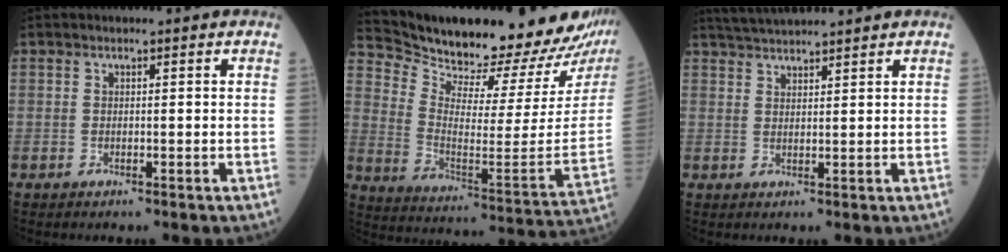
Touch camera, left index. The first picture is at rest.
{"total": 23.8, "force": [22.3, 2.2, 8.0], "torque": [-0.147, -0.102, 0.314]}
{"total": 5.8, "force": [5.5, -0.1, 1.9], "torque": [-0.038, 0.032, 0.100]}